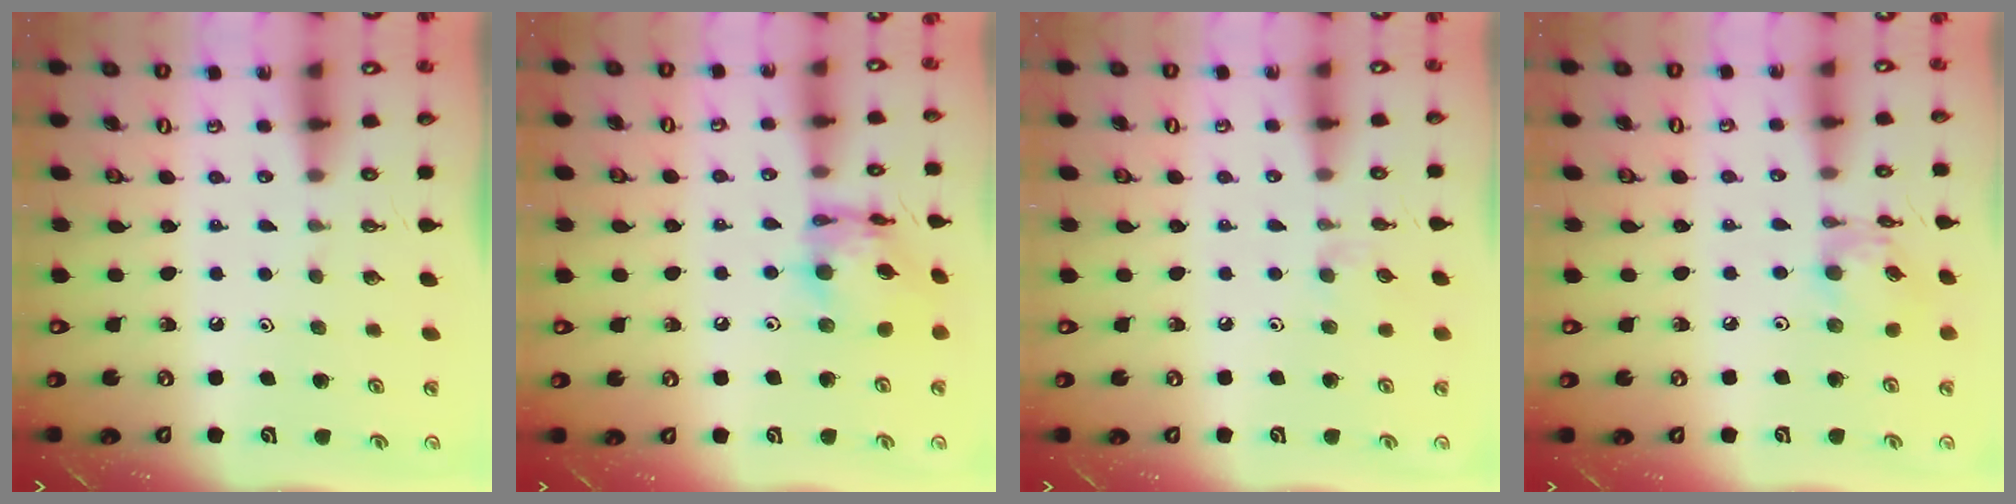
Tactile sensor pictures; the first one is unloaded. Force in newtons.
{"total": 13.4, "press": 13.3, "slide": 1.2}
{"total": 2.6, "press": 2.5, "slide": 0.4}
{"total": 10.9, "press": 10.9, "slide": 1.0}